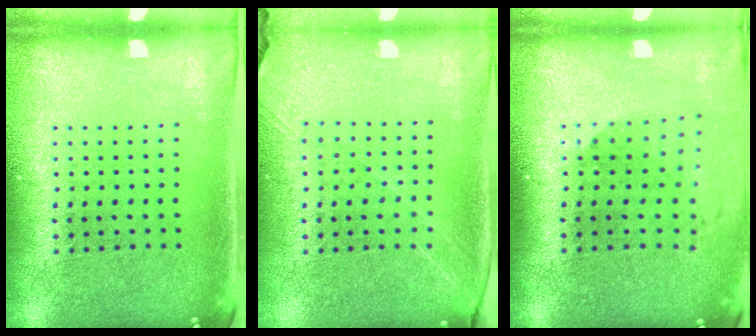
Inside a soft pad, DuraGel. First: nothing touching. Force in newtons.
{"total": 1.4, "press": 1.3, "slide": 0.6}
{"total": 1.5, "press": 1.4, "slide": 0.6}